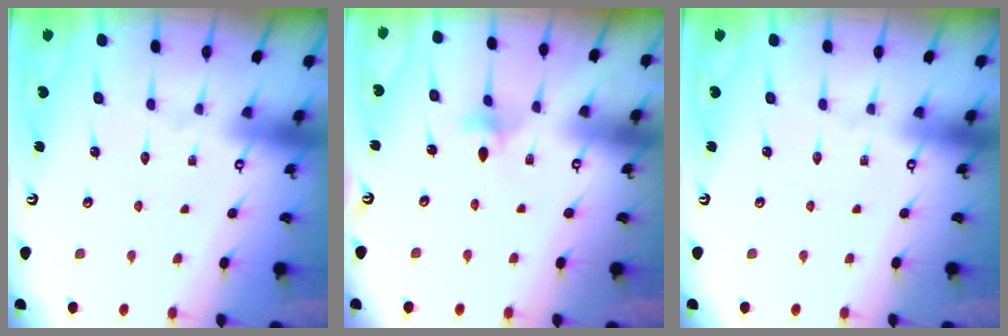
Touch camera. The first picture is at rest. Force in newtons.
{"total": 4.5, "press": 4.4, "slide": 0.7}
{"total": 0.0}